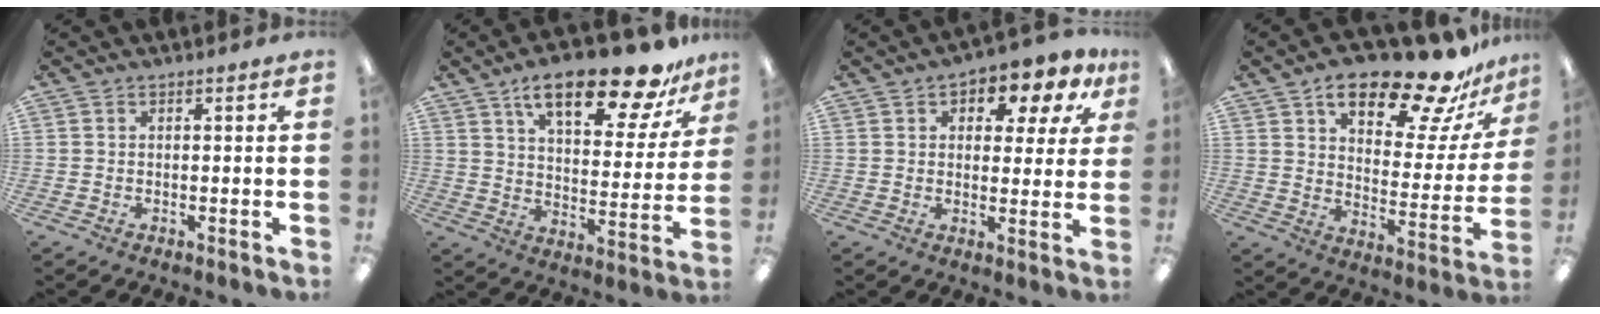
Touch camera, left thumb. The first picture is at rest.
{"total": 19.0, "force": [13.5, 6.1, 11.9], "torque": [-0.185, -0.078, 0.220]}
{"total": 6.6, "force": [3.7, 3.7, 4.0], "torque": [-0.052, -0.015, 0.058]}
{"total": 20.4, "force": [14.9, 7.2, 11.9], "torque": [-0.178, -0.092, 0.245]}